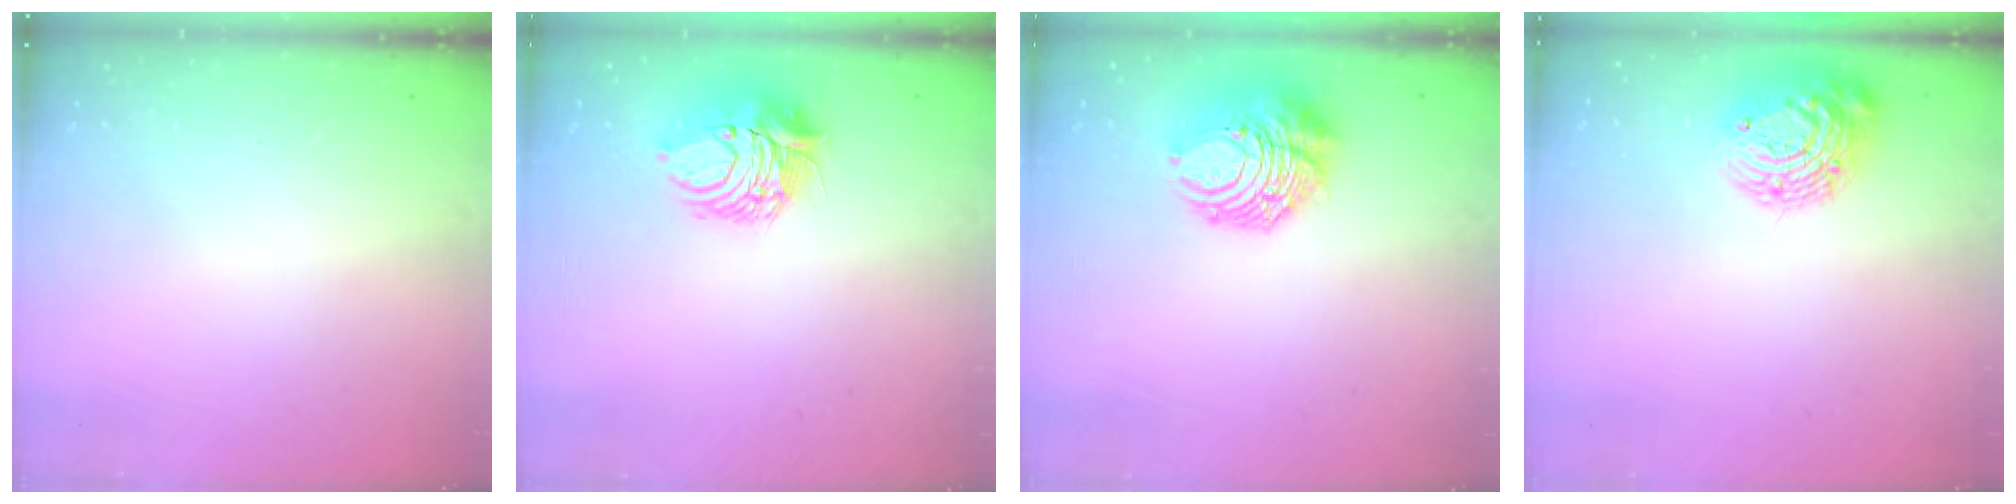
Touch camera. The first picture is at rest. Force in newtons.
{"total": 9.4, "press": 9.4, "slide": 0.5}
{"total": 10.6, "press": 10.5, "slide": 1.2}
{"total": 13.4, "press": 13.4, "slide": 0.9}